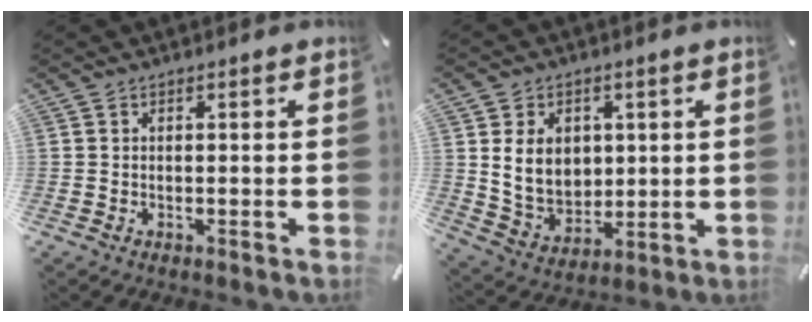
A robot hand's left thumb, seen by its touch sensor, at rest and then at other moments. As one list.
[{"total": 9.9, "force": [2.7, 8.2, 4.7], "torque": [-0.100, -0.010, 0.048]}]